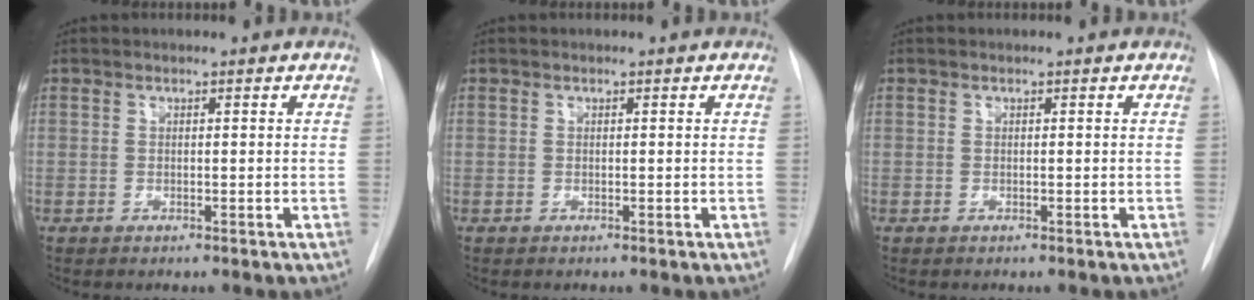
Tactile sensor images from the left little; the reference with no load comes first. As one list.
[{"total": 0.0}, {"total": 0.0}]